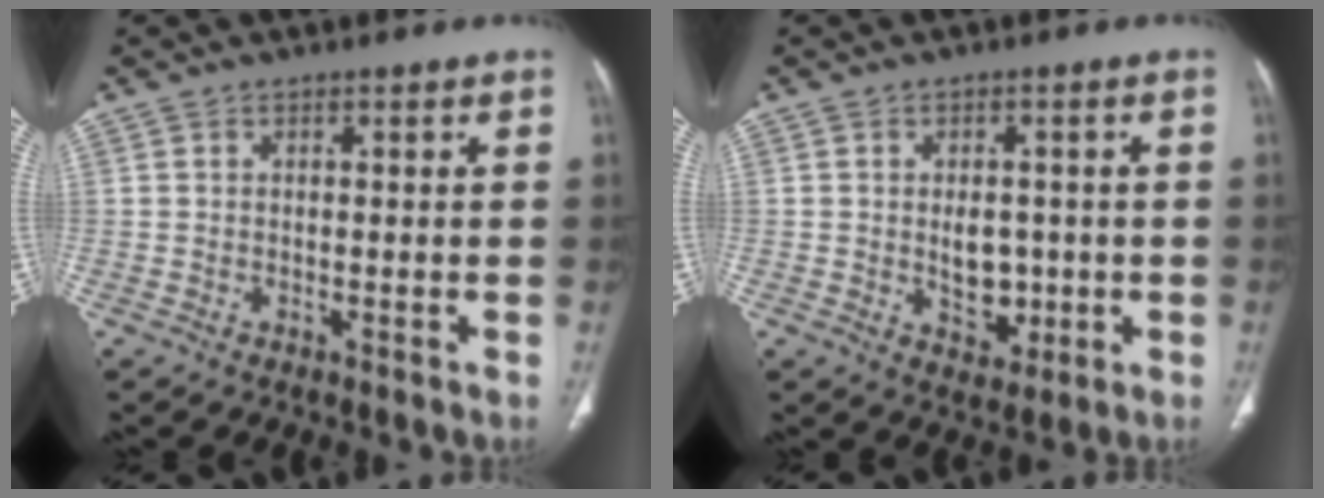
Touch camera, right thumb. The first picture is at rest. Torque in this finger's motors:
{"motor_torque": [2.87, 2.14, 1.06, -0.33, 0.45]}